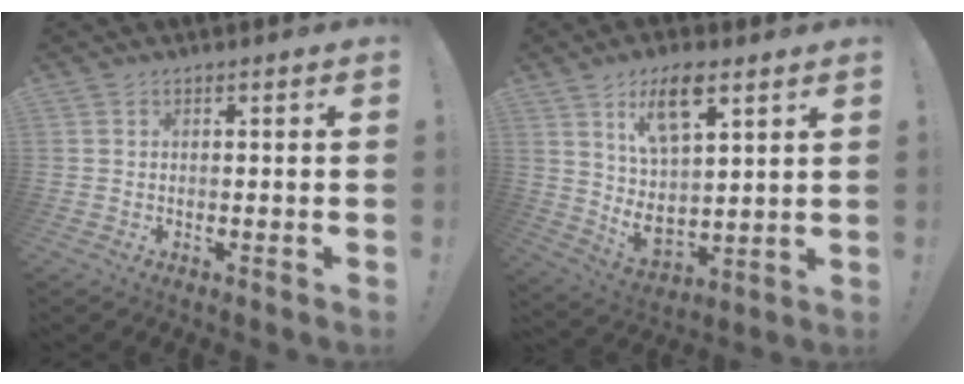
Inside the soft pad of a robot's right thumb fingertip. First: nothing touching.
{"total": 14.4, "force": [6.8, 6.8, 10.7], "torque": [-0.204, -0.031, 0.120]}